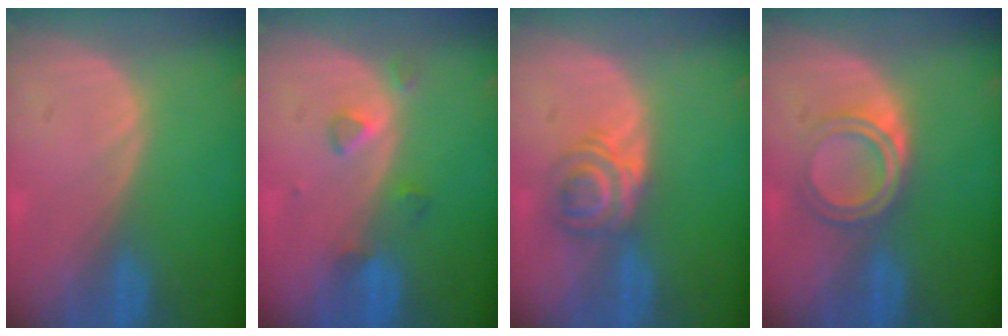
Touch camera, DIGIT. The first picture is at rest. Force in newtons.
{"total": 3.0, "press": 2.8, "slide": 0.9}
{"total": 5.9, "press": 4.8, "slide": 3.4}
{"total": 4.4, "press": 4.4, "slide": 0.2}